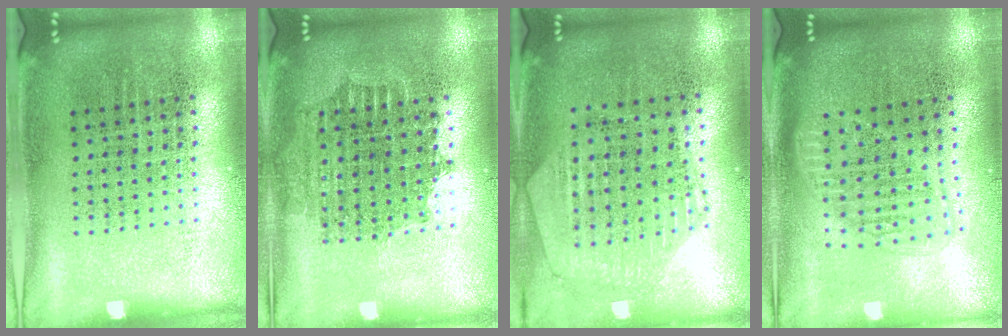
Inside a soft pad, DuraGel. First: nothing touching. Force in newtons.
{"total": 1.5, "press": 1.3, "slide": 0.8}
{"total": 1.2, "press": 1.2, "slide": 0.2}
{"total": 1.5, "press": 1.3, "slide": 0.8}